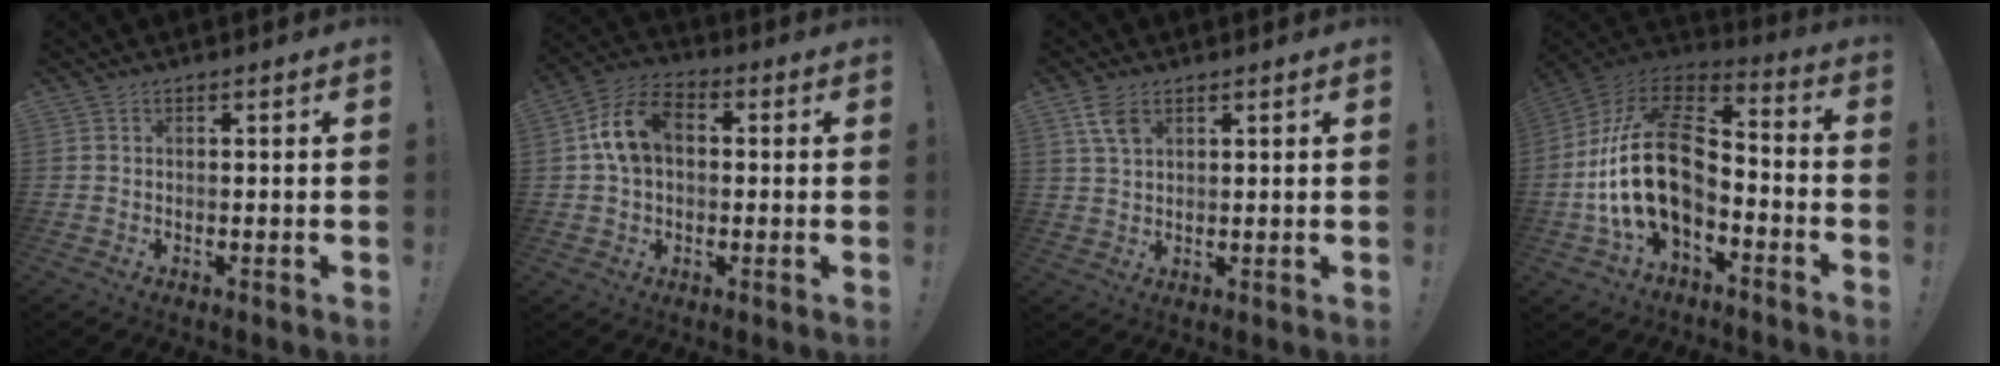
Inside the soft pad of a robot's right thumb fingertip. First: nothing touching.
{"total": 12.1, "force": [2.1, 8.4, 8.5], "torque": [-0.161, 0.021, 0.043]}
{"total": 5.4, "force": [2.9, 2.8, 3.6], "torque": [-0.063, -0.010, 0.055]}
{"total": 23.3, "force": [-3.1, 14.4, 18.0], "torque": [-0.353, 0.025, -0.044]}